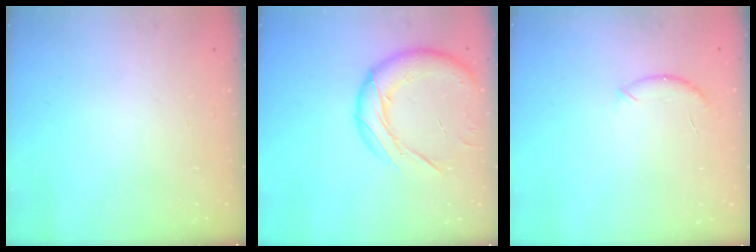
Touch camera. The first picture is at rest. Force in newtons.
{"total": 18.1, "press": 17.9, "slide": 2.8}
{"total": 6.5, "press": 6.5, "slide": 1.0}